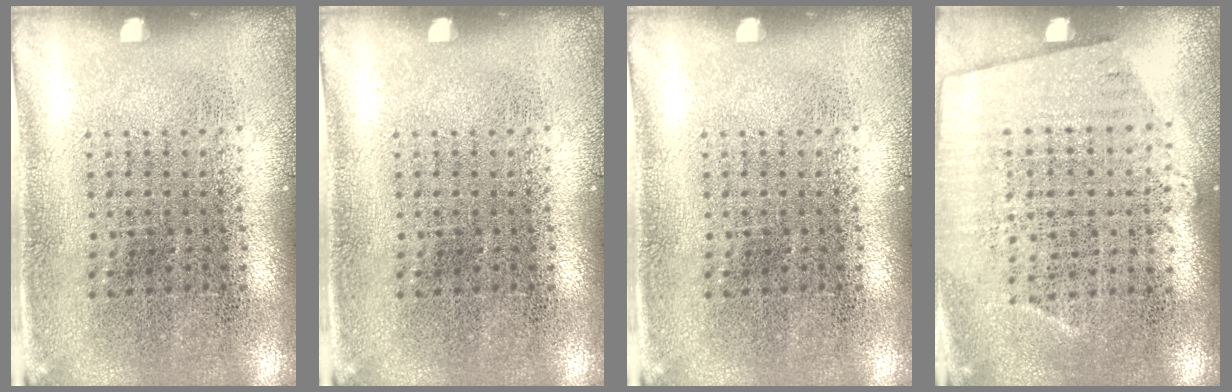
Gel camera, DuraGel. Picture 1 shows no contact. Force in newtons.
{"total": 0.0}
{"total": 0.0}
{"total": 0.7, "press": 0.4, "slide": 0.5}